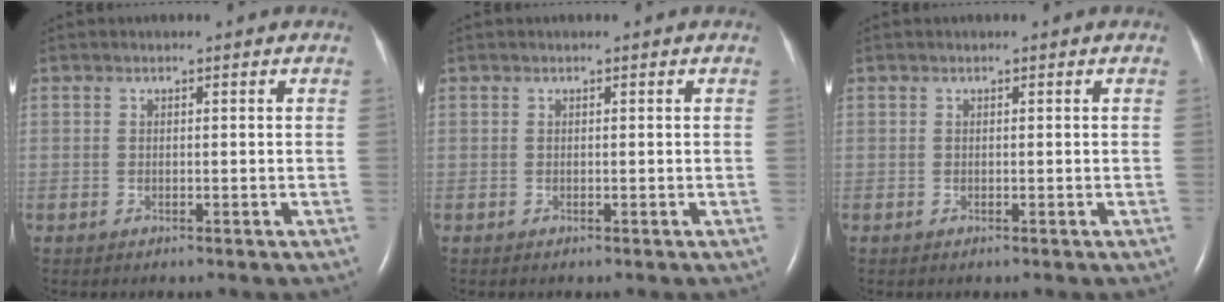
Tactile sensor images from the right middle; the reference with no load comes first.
{"total": 0.0}
{"total": 0.0}